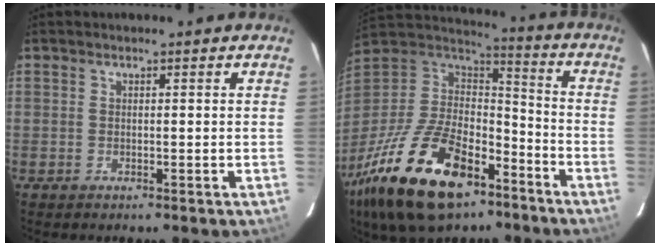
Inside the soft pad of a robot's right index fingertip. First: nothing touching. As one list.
[{"total": 29.3, "force": [-17.3, 14.5, 18.7], "torque": [-0.384, -0.022, -0.284]}]